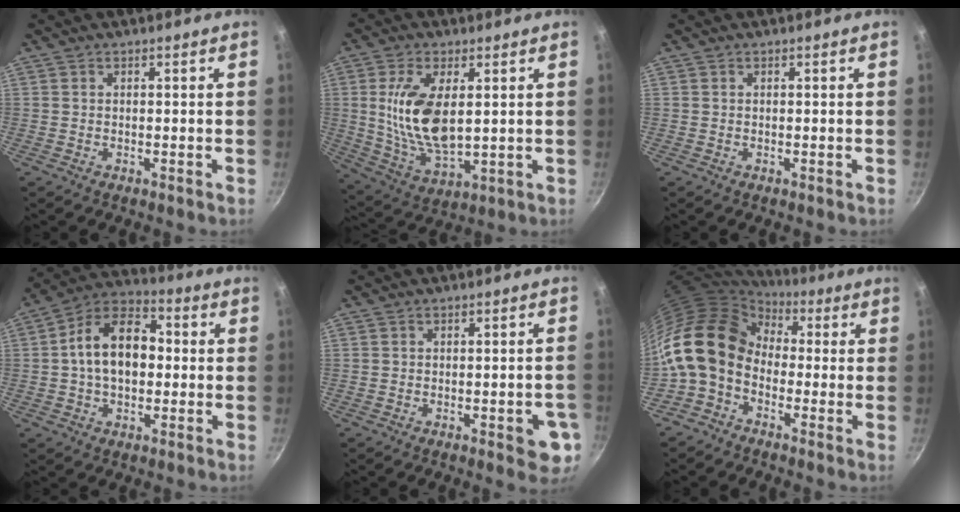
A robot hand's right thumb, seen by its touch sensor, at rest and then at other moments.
{"total": 14.2, "force": [2.4, 7.0, 12.2], "torque": [-0.228, -0.017, 0.054]}
{"total": 0.0}
{"total": 14.2, "force": [0.4, 9.4, 10.7], "torque": [-0.149, 0.034, -0.011]}
{"total": 6.6, "force": [-2.2, 2.5, 5.7], "torque": [-0.048, 0.006, -0.025]}
{"total": 15.0, "force": [-0.4, 11.6, 9.5], "torque": [-0.169, 0.035, -0.031]}